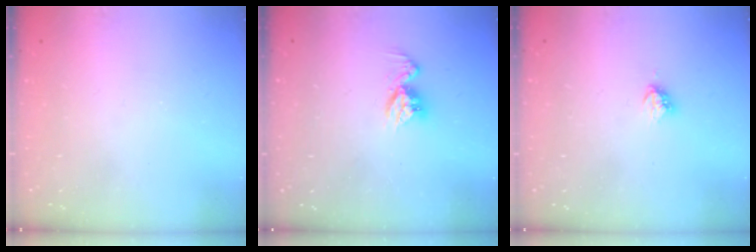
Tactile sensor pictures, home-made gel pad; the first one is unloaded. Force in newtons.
{"total": 9.6, "press": 9.6, "slide": 0.8}
{"total": 4.0, "press": 3.9, "slide": 0.5}